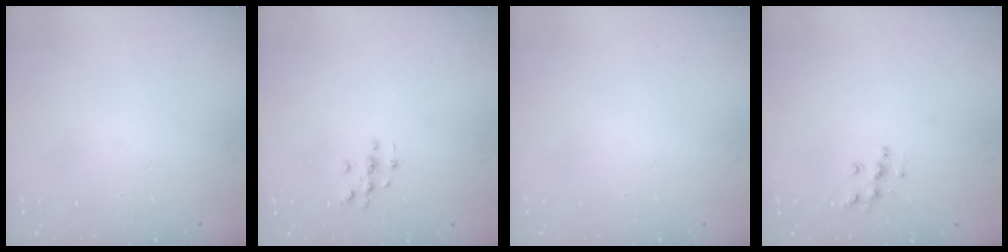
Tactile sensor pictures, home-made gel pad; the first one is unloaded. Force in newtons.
{"total": 3.0, "press": 3.0, "slide": 0.3}
{"total": 0.0}
{"total": 7.3, "press": 7.3, "slide": 0.1}